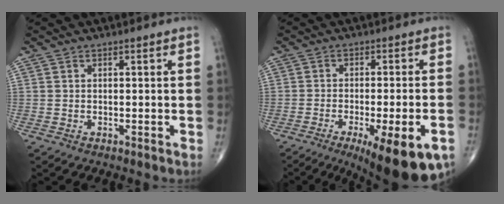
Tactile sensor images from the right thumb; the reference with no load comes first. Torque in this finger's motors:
{"motor_torque": [0.62, 1.08, 0.26, -0.29, 0.08]}